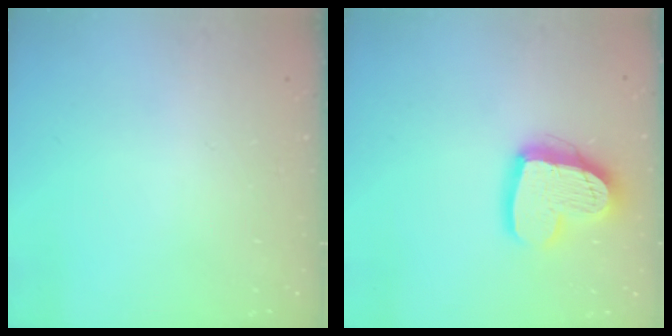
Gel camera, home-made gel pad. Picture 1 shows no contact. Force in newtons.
{"total": 14.9, "press": 14.8, "slide": 1.4}